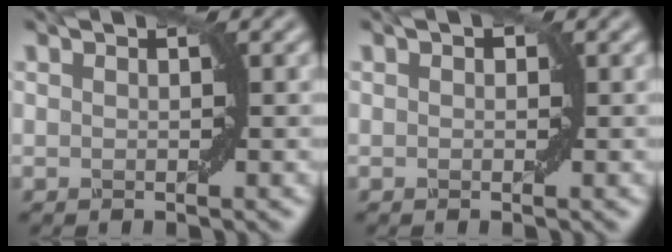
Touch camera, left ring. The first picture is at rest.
{"total": 0.5, "force": [0.0, 0.4, 0.3], "torque": [-0.003, -0.002, 0.001]}